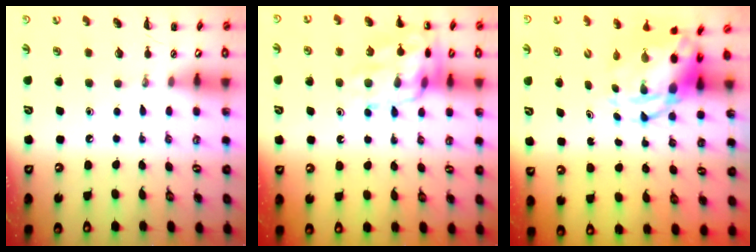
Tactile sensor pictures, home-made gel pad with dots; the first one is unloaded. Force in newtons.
{"total": 16.0, "press": 16.0, "slide": 1.1}
{"total": 7.5, "press": 7.3, "slide": 2.0}